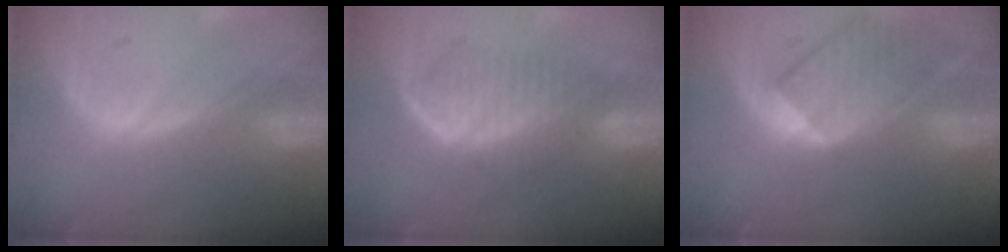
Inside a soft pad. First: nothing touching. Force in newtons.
{"total": 6.9, "press": 6.1, "slide": 3.3}
{"total": 9.1, "press": 8.1, "slide": 4.3}